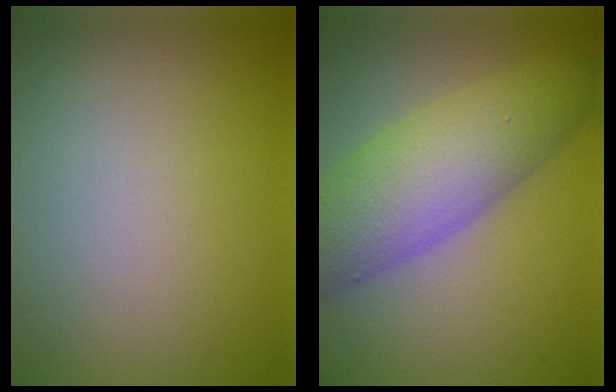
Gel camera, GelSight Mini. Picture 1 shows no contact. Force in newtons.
{"total": 8.4, "press": 8.4, "slide": 0.3}